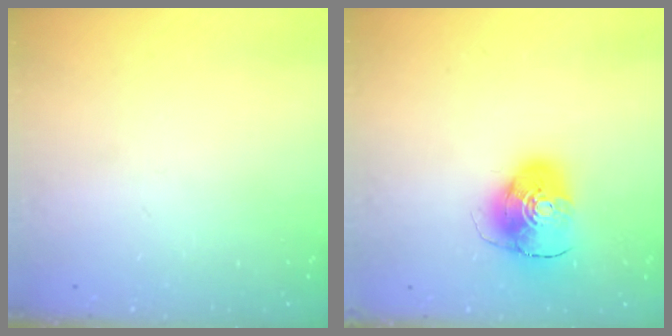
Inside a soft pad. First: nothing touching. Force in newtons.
{"total": 9.6, "press": 9.6, "slide": 1.2}